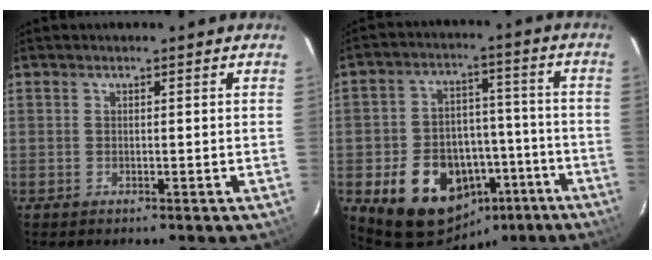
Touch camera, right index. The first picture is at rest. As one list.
[{"total": 18.9, "force": [-9.9, 13.3, 8.9], "torque": [-0.180, 0.038, -0.111]}]